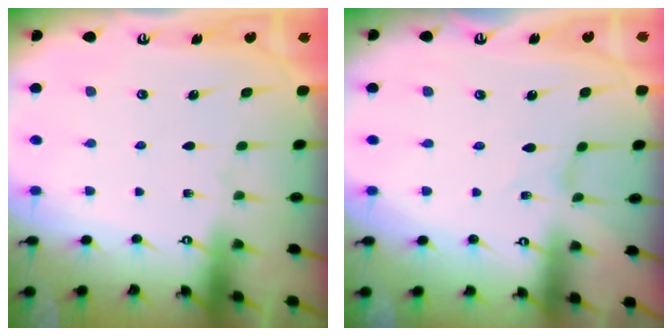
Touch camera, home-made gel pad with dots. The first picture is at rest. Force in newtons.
{"total": 0.0}